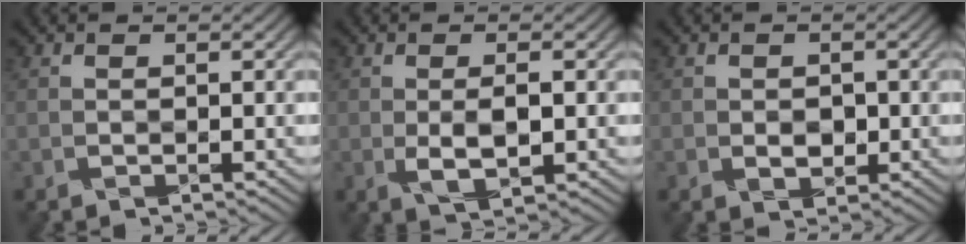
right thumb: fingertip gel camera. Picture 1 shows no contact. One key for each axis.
{"total": 3.0, "fx": -0.2, "fy": 1.0, "fz": 2.8, "tx": -0.057, "ty": -0.003, "tz": 0.001}
{"total": 1.4, "fx": -0.1, "fy": 1.2, "fz": 0.6, "tx": -0.010, "ty": -0.006, "tz": 0.005}